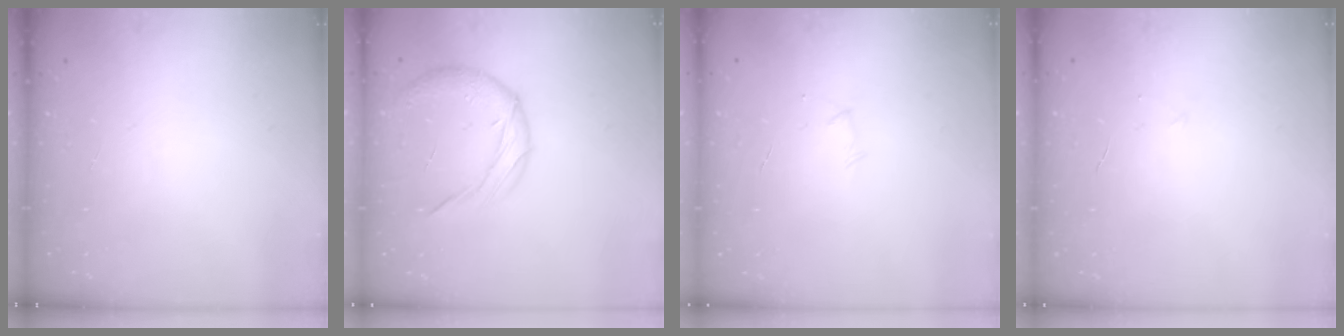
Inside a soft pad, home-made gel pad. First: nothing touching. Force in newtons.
{"total": 10.4, "press": 10.4, "slide": 0.3}
{"total": 4.0, "press": 3.9, "slide": 0.9}
{"total": 2.4, "press": 2.3, "slide": 0.8}